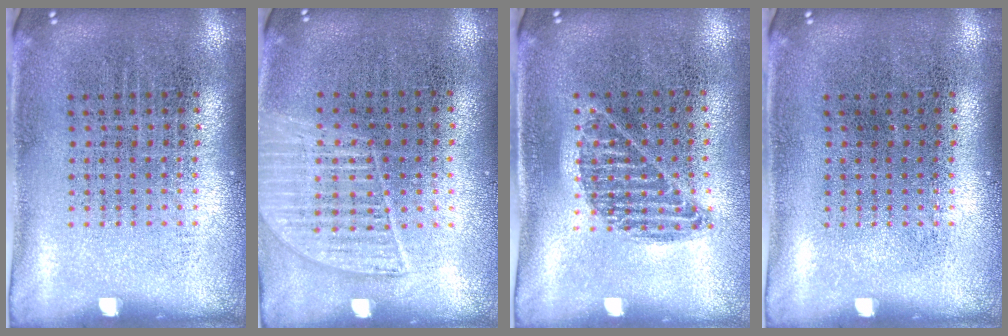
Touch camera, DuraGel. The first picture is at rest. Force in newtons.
{"total": 1.3, "press": 1.3, "slide": 0.5}
{"total": 0.9, "press": 0.8, "slide": 0.4}
{"total": 0.0}